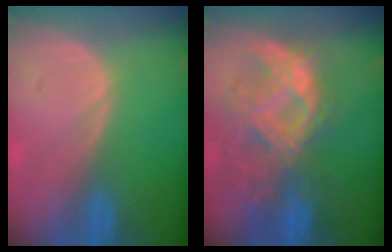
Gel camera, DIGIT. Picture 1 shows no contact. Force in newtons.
{"total": 9.8, "press": 8.8, "slide": 4.2}